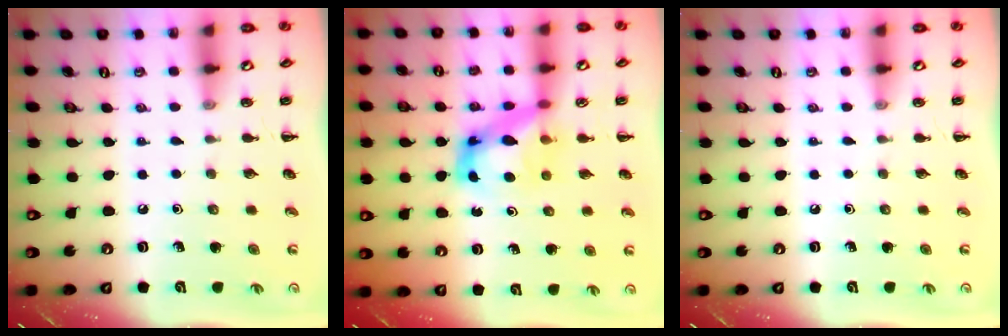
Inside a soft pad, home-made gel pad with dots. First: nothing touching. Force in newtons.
{"total": 7.1, "press": 7.0, "slide": 1.2}
{"total": 0.0}